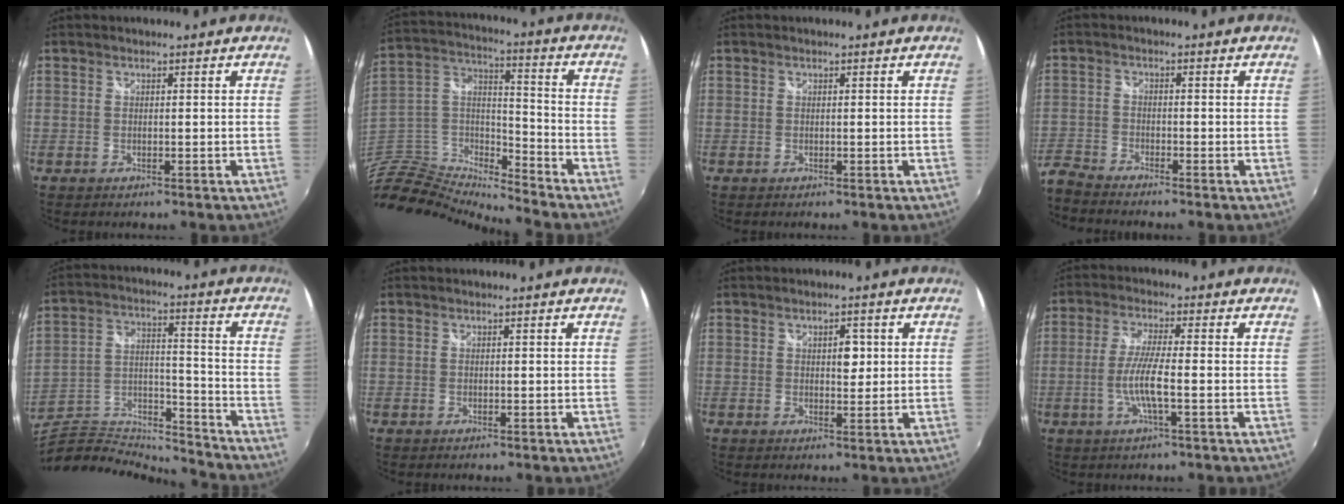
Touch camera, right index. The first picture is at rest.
{"total": 13.5, "force": [-12.8, 1.6, 3.9], "torque": [-0.108, 0.009, -0.267]}
{"total": 0.0}
{"total": 6.3, "force": [-6.1, 1.0, 1.1], "torque": [-0.044, -0.016, -0.128]}
{"total": 18.2, "force": [-16.2, 5.2, 6.2], "torque": [-0.129, 0.027, -0.279]}
{"total": 0.0}
{"total": 2.9, "force": [0.6, 1.8, 2.1], "torque": [-0.027, 0.004, 0.010]}
{"total": 5.9, "force": [-1.9, -0.2, 5.6], "torque": [-0.117, -0.003, -0.038]}